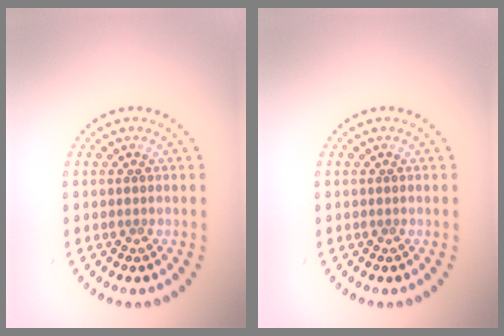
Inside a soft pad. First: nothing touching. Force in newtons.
{"total": 0.0}